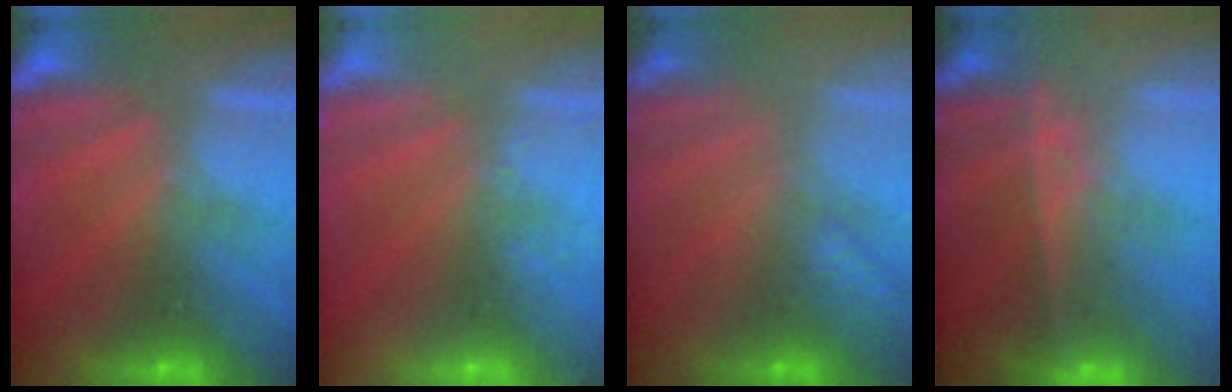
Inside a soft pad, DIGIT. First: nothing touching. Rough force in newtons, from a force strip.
{"total": 2.3}
{"total": 2.5}
{"total": 7.5}